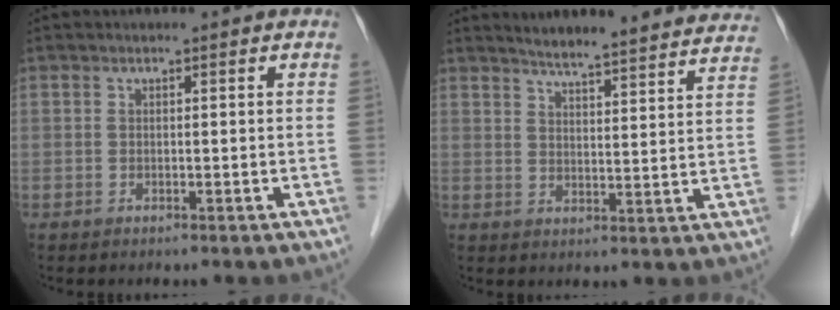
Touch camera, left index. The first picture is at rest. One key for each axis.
{"total": 19.8, "fx": 18.5, "fy": 1.5, "fz": 7.0, "tx": -0.095, "ty": -0.026, "tz": 0.220}